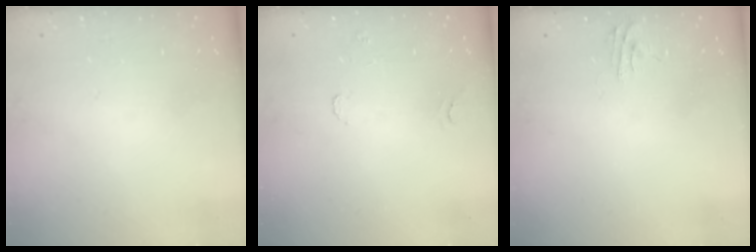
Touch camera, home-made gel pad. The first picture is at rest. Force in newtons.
{"total": 6.0, "press": 6.0, "slide": 0.6}
{"total": 4.1, "press": 4.0, "slide": 0.4}